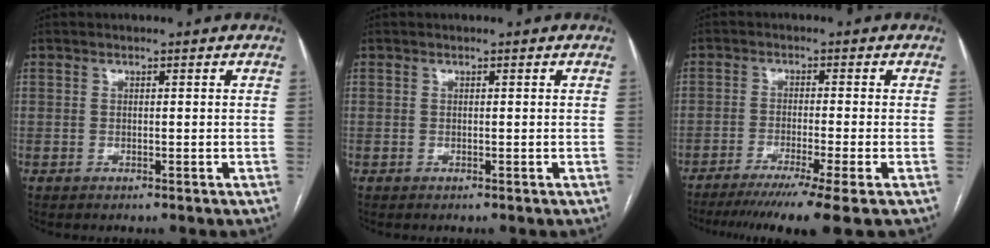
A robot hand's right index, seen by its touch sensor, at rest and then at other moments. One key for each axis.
{"total": 0.0}
{"total": 10.9, "fx": -8.1, "fy": -1.5, "fz": 7.2, "tx": -0.102, "ty": -0.028, "tz": -0.123}